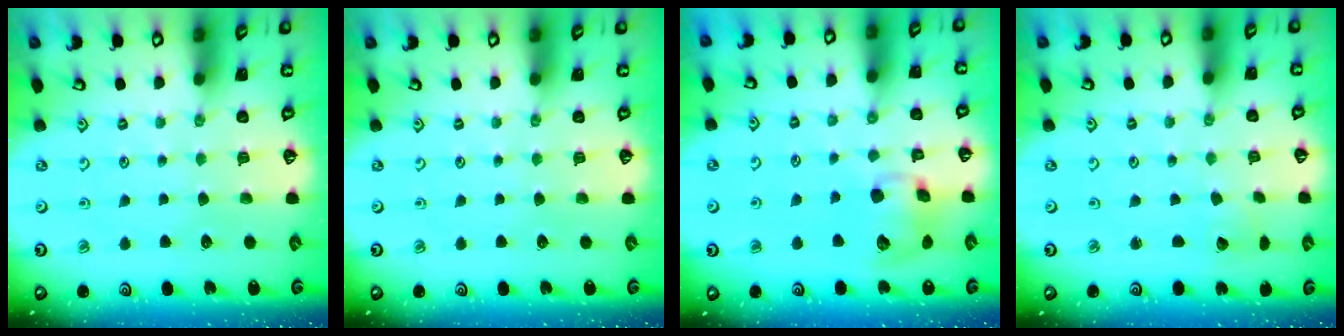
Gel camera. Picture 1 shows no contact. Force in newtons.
{"total": 0.0}
{"total": 11.4, "press": 11.2, "slide": 2.1}
{"total": 1.4, "press": 1.3, "slide": 0.2}